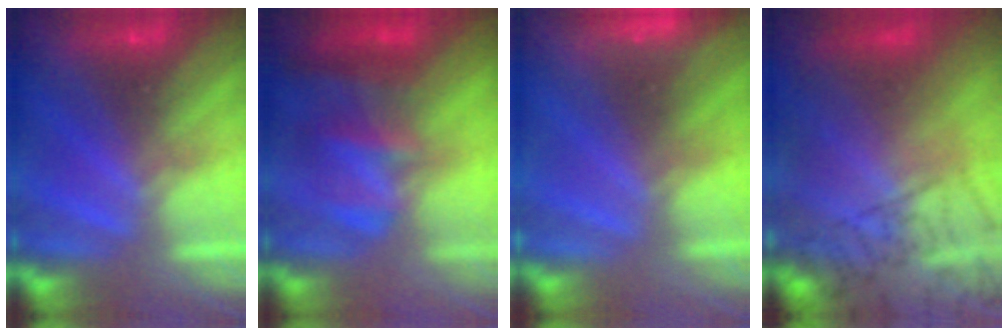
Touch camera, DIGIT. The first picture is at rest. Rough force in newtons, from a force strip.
{"total": 4.9}
{"total": 3.3}
{"total": 9.6}